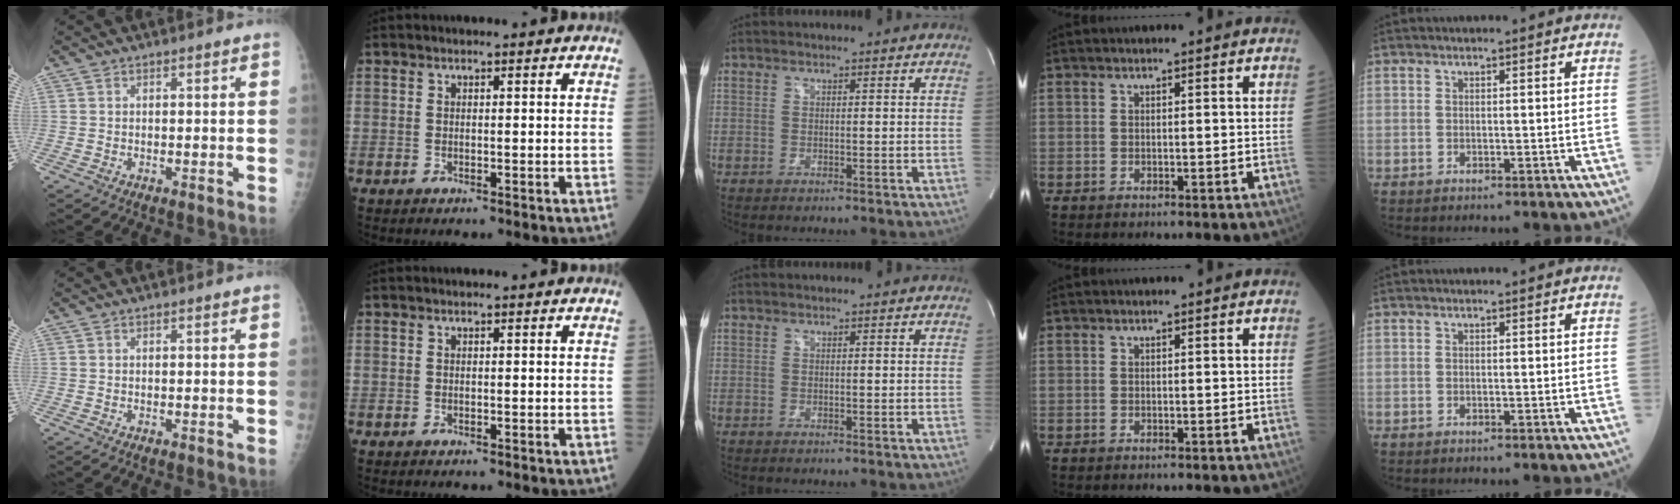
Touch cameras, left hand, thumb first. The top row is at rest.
{}